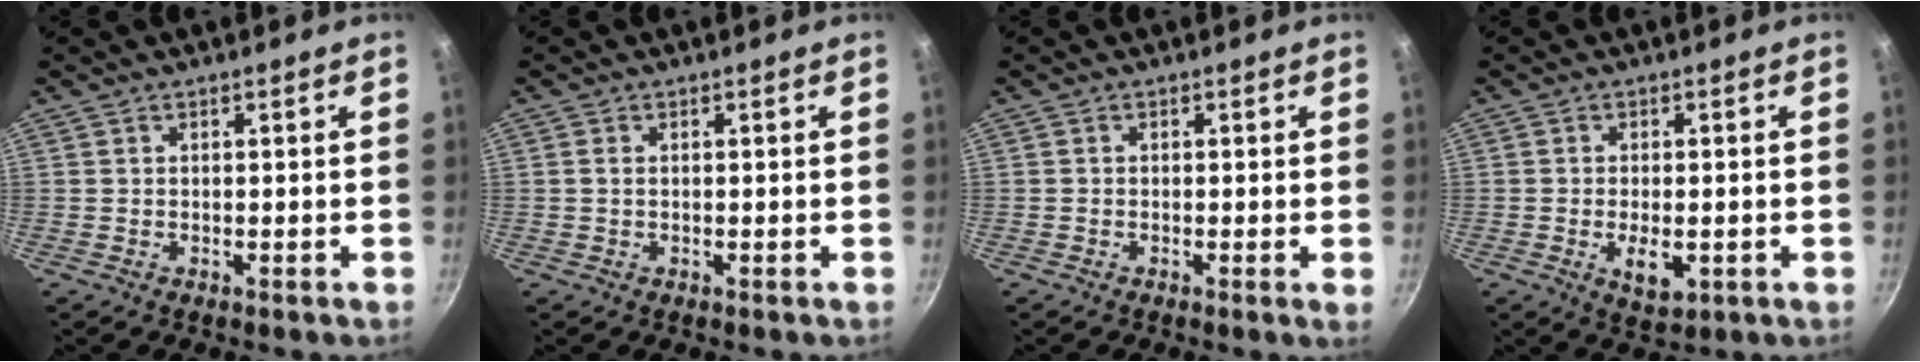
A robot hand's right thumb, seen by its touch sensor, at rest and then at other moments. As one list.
[{"total": 0.8, "force": [0.1, 0.5, 0.7], "torque": [-0.013, 0.001, 0.001]}, {"total": 1.0, "force": [-0.3, -0.1, 1.0], "torque": [-0.014, -0.003, -0.009]}, {"total": 5.5, "force": [-1.3, 2.7, 4.6], "torque": [-0.073, -0.004, -0.015]}]